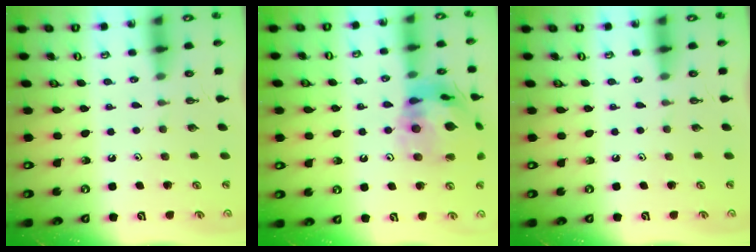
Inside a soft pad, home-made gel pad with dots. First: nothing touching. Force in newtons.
{"total": 20.5, "press": 20.4, "slide": 2.3}
{"total": 0.0}